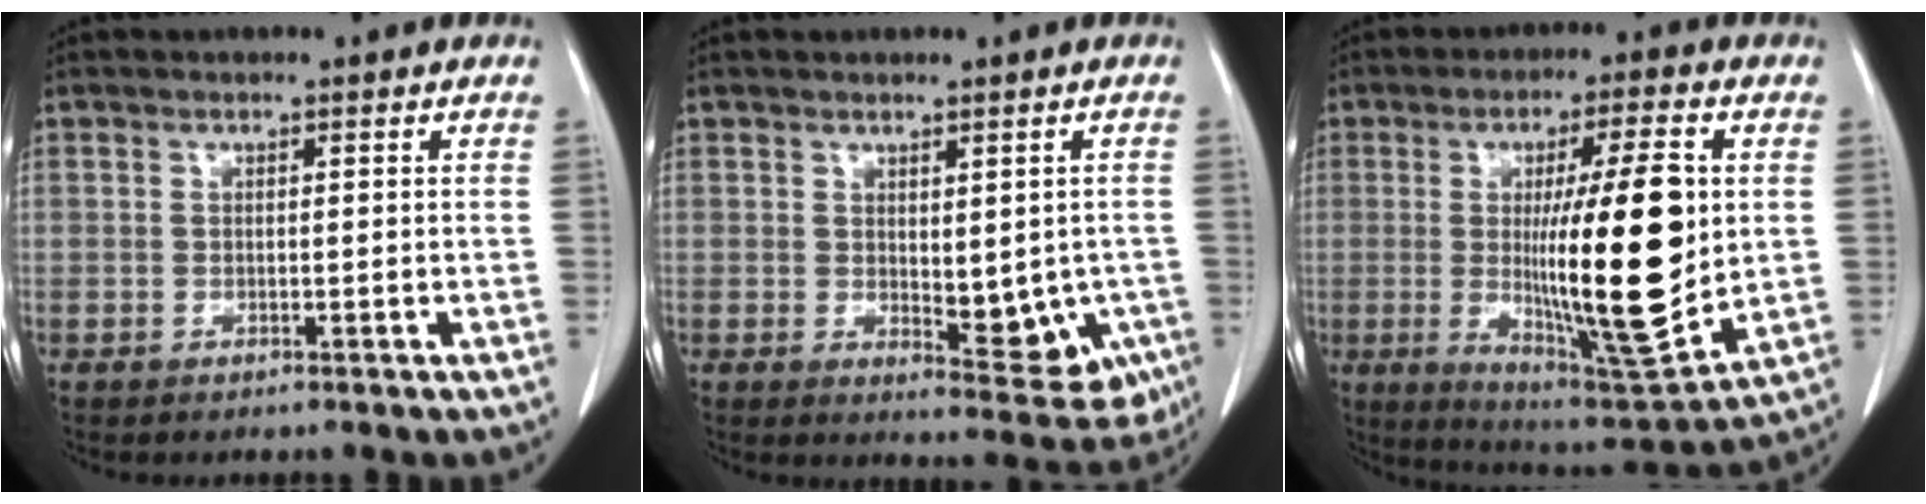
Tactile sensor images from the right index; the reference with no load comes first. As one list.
[{"total": 8.8, "force": [-1.6, 3.9, 7.7], "torque": [-0.073, -0.012, -0.010]}, {"total": 20.0, "force": [0.7, 2.6, 19.8], "torque": [-0.324, -0.016, 0.017]}]